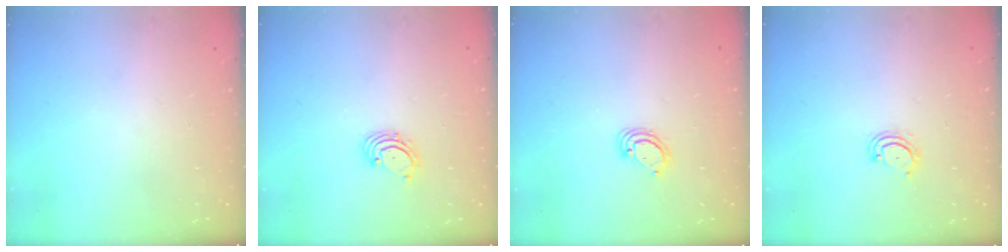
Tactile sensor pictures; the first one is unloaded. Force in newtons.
{"total": 1.8, "press": 1.7, "slide": 0.7}
{"total": 3.5, "press": 3.5, "slide": 0.1}
{"total": 3.9, "press": 3.9, "slide": 0.3}